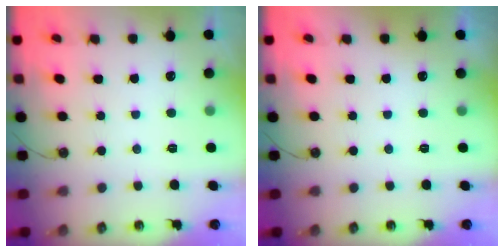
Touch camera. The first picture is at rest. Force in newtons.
{"total": 0.0}